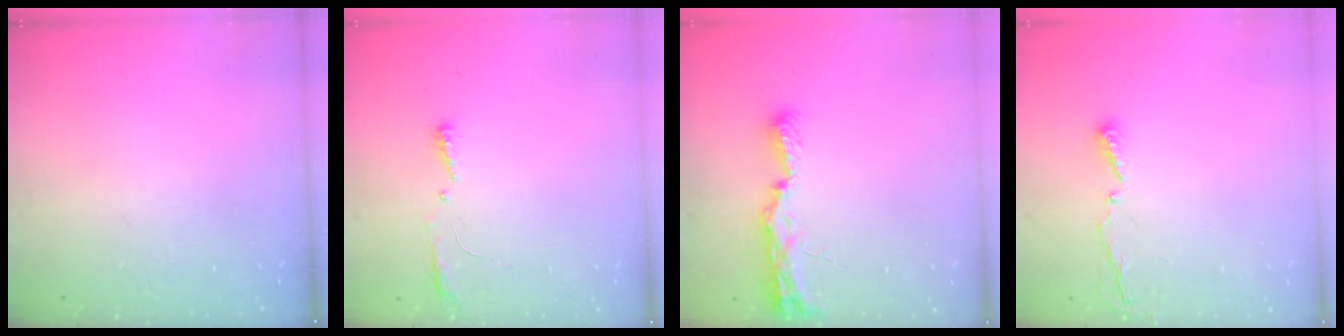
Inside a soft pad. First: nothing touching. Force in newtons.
{"total": 4.1, "press": 3.9, "slide": 1.2}
{"total": 8.8, "press": 8.7, "slide": 0.9}
{"total": 3.4, "press": 3.4, "slide": 0.4}